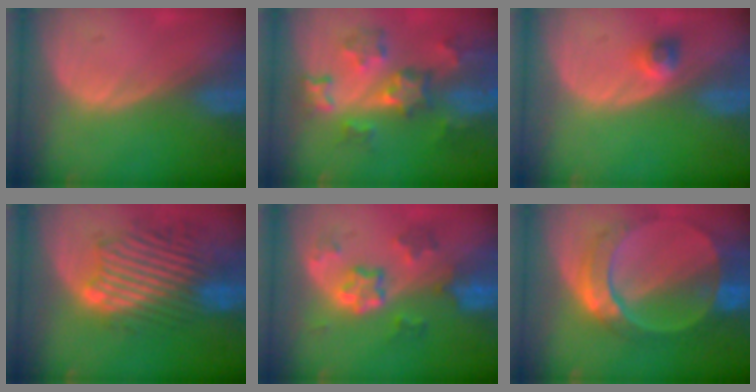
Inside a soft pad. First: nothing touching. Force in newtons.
{"total": 8.8, "press": 7.8, "slide": 4.2}
{"total": 2.4, "press": 2.0, "slide": 1.3}
{"total": 10.8, "press": 10.1, "slide": 4.0}
{"total": 7.1, "press": 6.3, "slide": 3.4}
{"total": 9.7, "press": 8.3, "slide": 4.9}